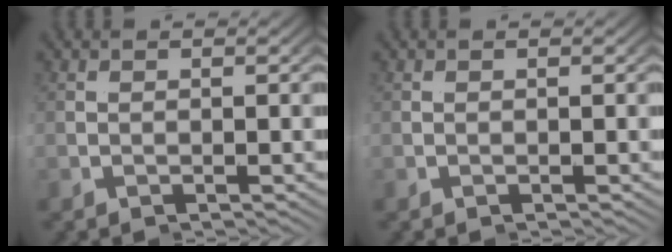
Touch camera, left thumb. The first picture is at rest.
{"total": 0.0}